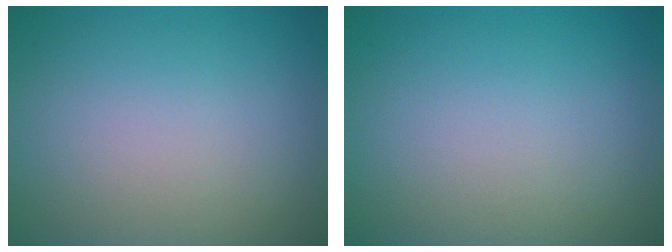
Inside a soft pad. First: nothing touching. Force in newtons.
{"total": 0.0}